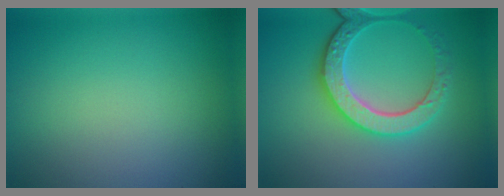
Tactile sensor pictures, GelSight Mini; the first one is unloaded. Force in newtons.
{"total": 4.6, "press": 4.2, "slide": 1.9}